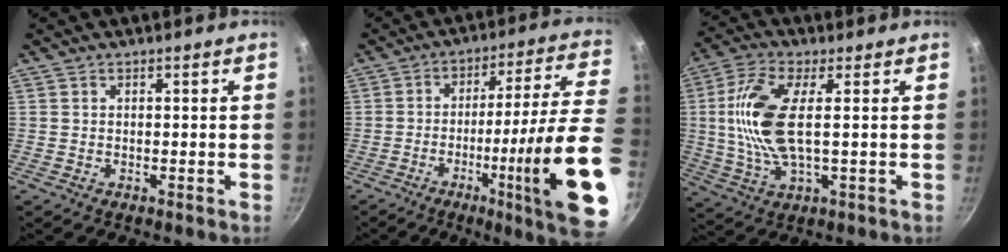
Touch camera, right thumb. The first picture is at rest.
{"total": 23.8, "force": [-7.0, 2.8, 22.5], "torque": [-0.302, 0.023, -0.103]}
{"total": 13.1, "force": [1.3, 4.8, 12.1], "torque": [-0.264, 0.002, 0.023]}